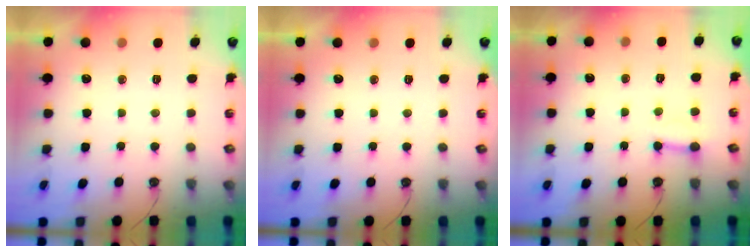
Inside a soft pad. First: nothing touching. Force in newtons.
{"total": 0.0}
{"total": 3.5, "press": 3.5, "slide": 0.2}